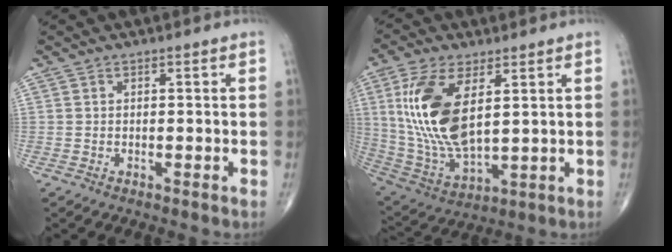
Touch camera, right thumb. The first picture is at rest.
{"total": 17.5, "force": [4.4, 8.1, 14.9], "torque": [-0.307, -0.022, 0.096]}